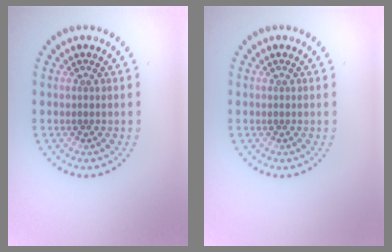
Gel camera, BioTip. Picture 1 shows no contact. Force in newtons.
{"total": 0.0}